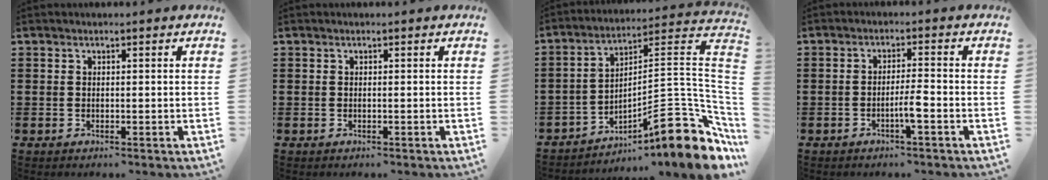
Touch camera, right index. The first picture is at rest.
{"total": 0.0}
{"total": 13.1, "force": [-6.7, 3.2, 10.8], "torque": [-0.141, -0.005, -0.118]}
{"total": 3.4, "force": [-1.6, 0.0, 3.0], "torque": [-0.053, -0.002, -0.031]}